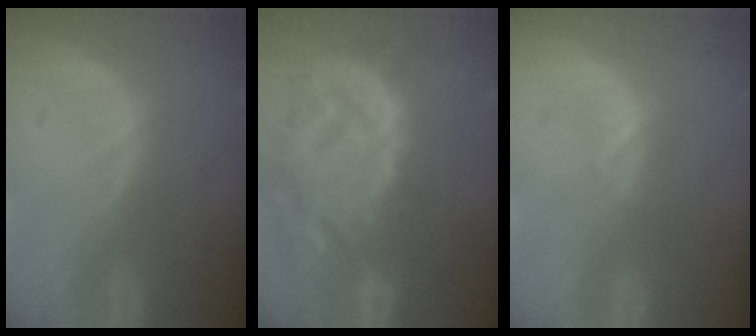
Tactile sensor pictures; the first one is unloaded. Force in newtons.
{"total": 14.3, "press": 12.3, "slide": 7.4}
{"total": 1.1, "press": 1.0, "slide": 0.4}